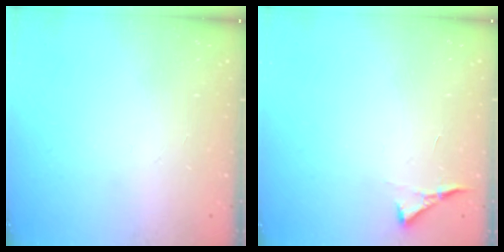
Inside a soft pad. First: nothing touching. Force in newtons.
{"total": 3.5, "press": 3.5, "slide": 0.5}